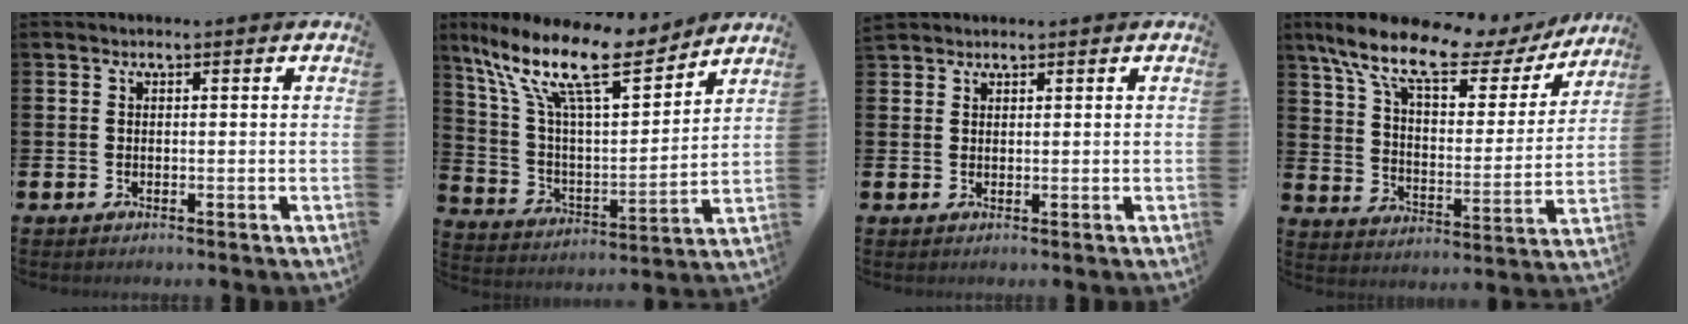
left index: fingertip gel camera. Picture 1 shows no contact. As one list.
[{"total": 15.2, "force": [10.8, 4.8, 9.6], "torque": [-0.210, -0.060, 0.186]}, {"total": 1.6, "force": [1.5, 0.5, -0.1], "torque": [0.008, -0.001, 0.028]}, {"total": 12.5, "force": [9.5, 4.4, 6.8], "torque": [-0.160, -0.051, 0.160]}]